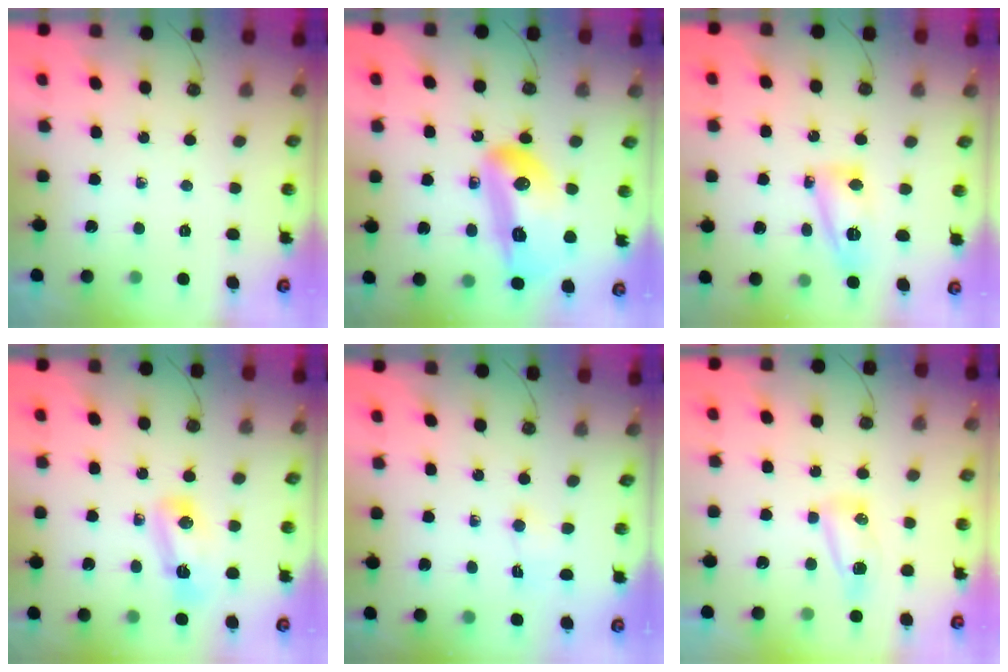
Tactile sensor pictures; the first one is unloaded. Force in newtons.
{"total": 18.3, "press": 18.1, "slide": 2.5}
{"total": 11.9, "press": 11.8, "slide": 1.2}
{"total": 6.9, "press": 6.9, "slide": 0.8}
{"total": 1.5, "press": 1.3, "slide": 0.8}
{"total": 9.5, "press": 7.5, "slide": 5.9}